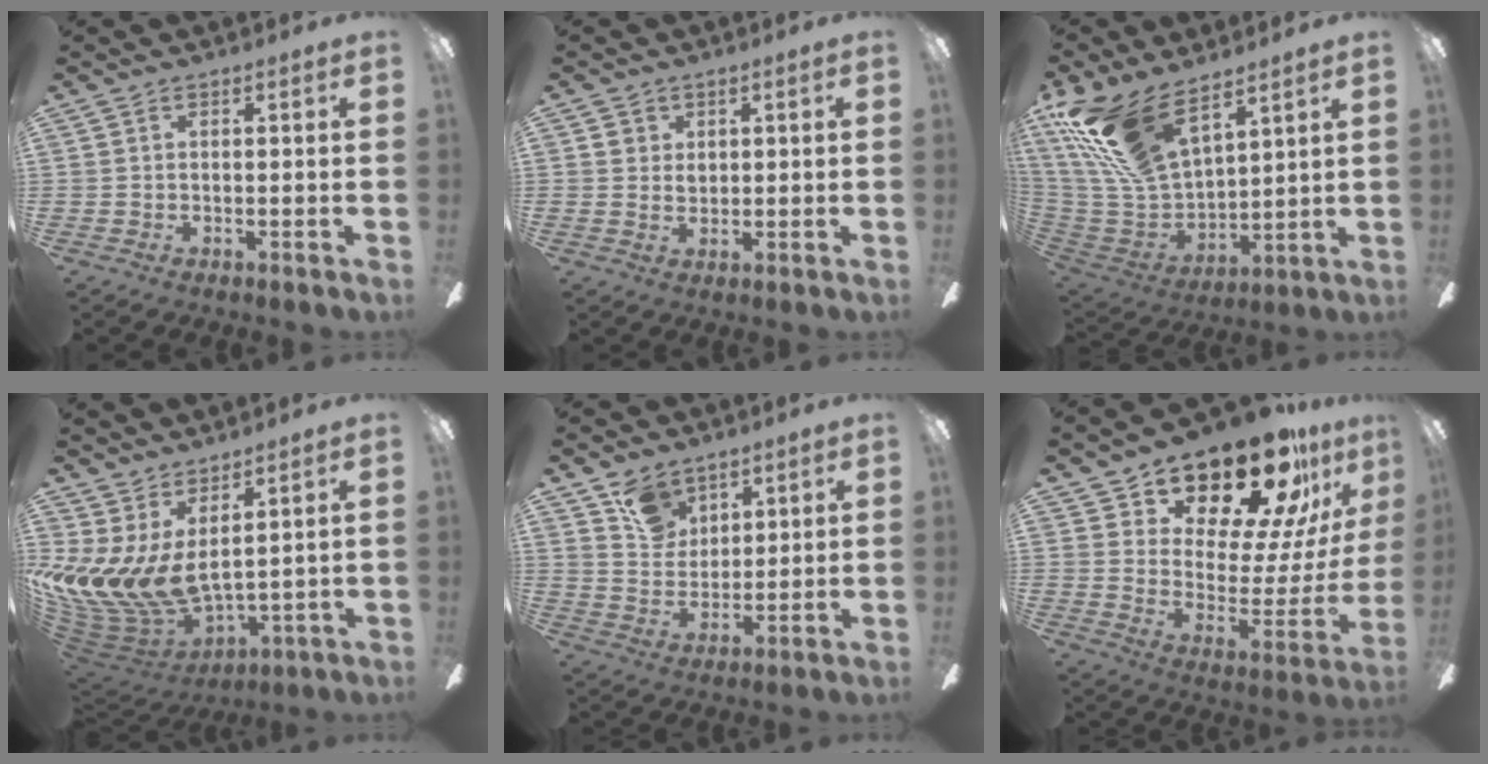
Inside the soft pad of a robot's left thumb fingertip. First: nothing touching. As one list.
[{"total": 2.3, "force": [0.8, 1.9, 0.9], "torque": [-0.012, 0.003, 0.012]}, {"total": 20.7, "force": [13.5, 8.7, 13.0], "torque": [-0.304, -0.066, 0.242]}, {"total": 11.7, "force": [2.2, 6.6, 9.3], "torque": [-0.229, -0.049, 0.049]}, {"total": 8.7, "force": [6.3, 5.5, 2.3], "torque": [-0.041, -0.024, 0.120]}, {"total": 22.6, "force": [18.6, 8.1, 10.0], "torque": [-0.144, -0.142, 0.317]}]